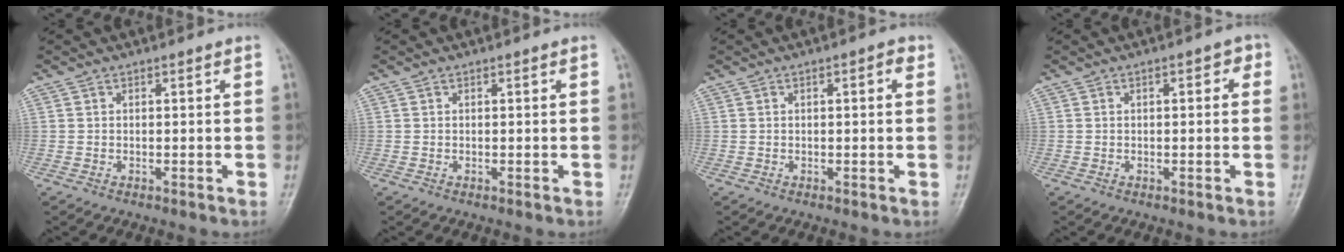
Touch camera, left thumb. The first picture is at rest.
{"total": 0.0}
{"total": 2.0, "force": [0.6, 0.7, 1.8], "torque": [-0.025, 0.004, 0.005]}
{"total": 2.5, "force": [0.6, 1.1, 2.1], "torque": [-0.018, 0.004, 0.003]}